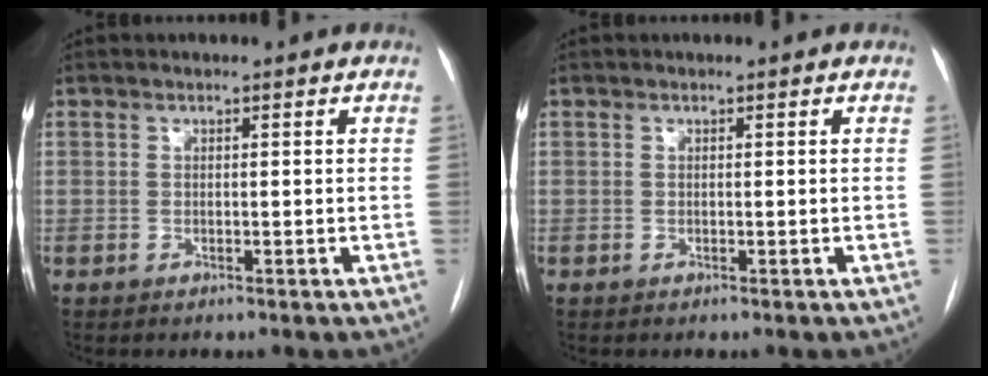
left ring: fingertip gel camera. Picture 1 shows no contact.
{"total": 0.0}